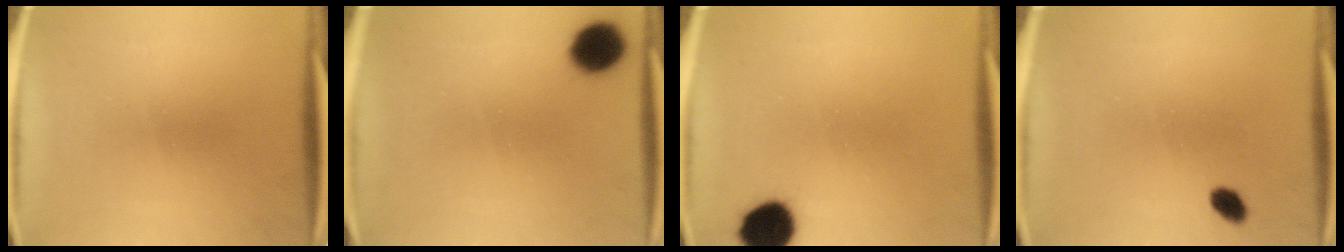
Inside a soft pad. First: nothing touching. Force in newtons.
{"total": 9.3}
{"total": 9.8}
{"total": 2.4}